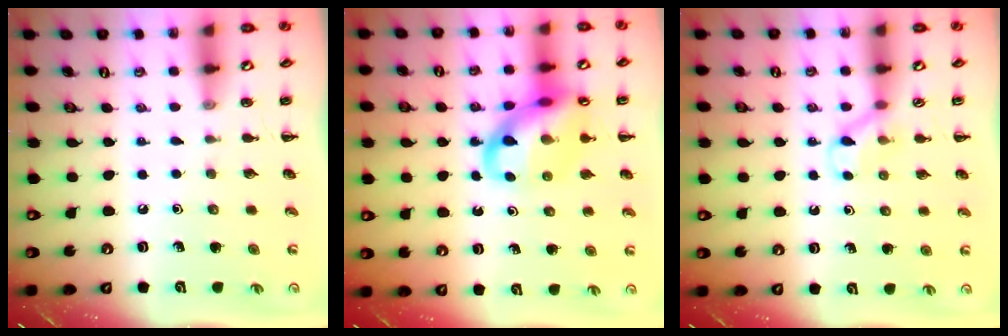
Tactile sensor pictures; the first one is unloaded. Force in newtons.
{"total": 14.3, "press": 14.0, "slide": 2.9}
{"total": 4.9, "press": 4.6, "slide": 1.6}